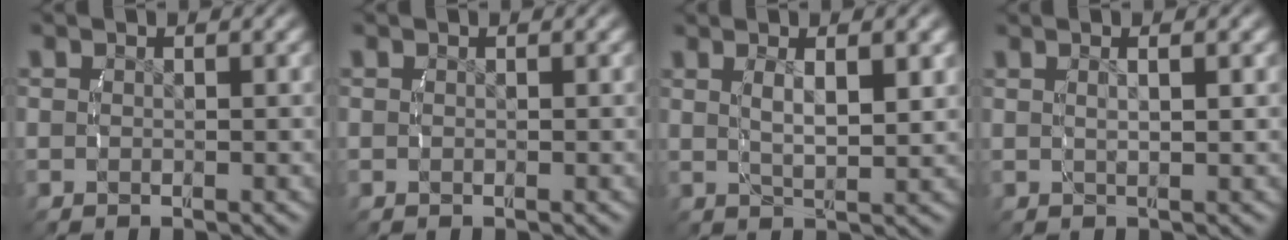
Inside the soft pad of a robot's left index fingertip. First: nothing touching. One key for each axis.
{"total": 0.0}
{"total": 3.5, "fx": 0.9, "fy": 0.5, "fz": 3.3, "tx": -0.057, "ty": -0.005, "tz": 0.027}
{"total": 1.7, "fx": 0.5, "fy": -0.3, "fz": 1.6, "tx": -0.021, "ty": 0.000, "tz": 0.016}